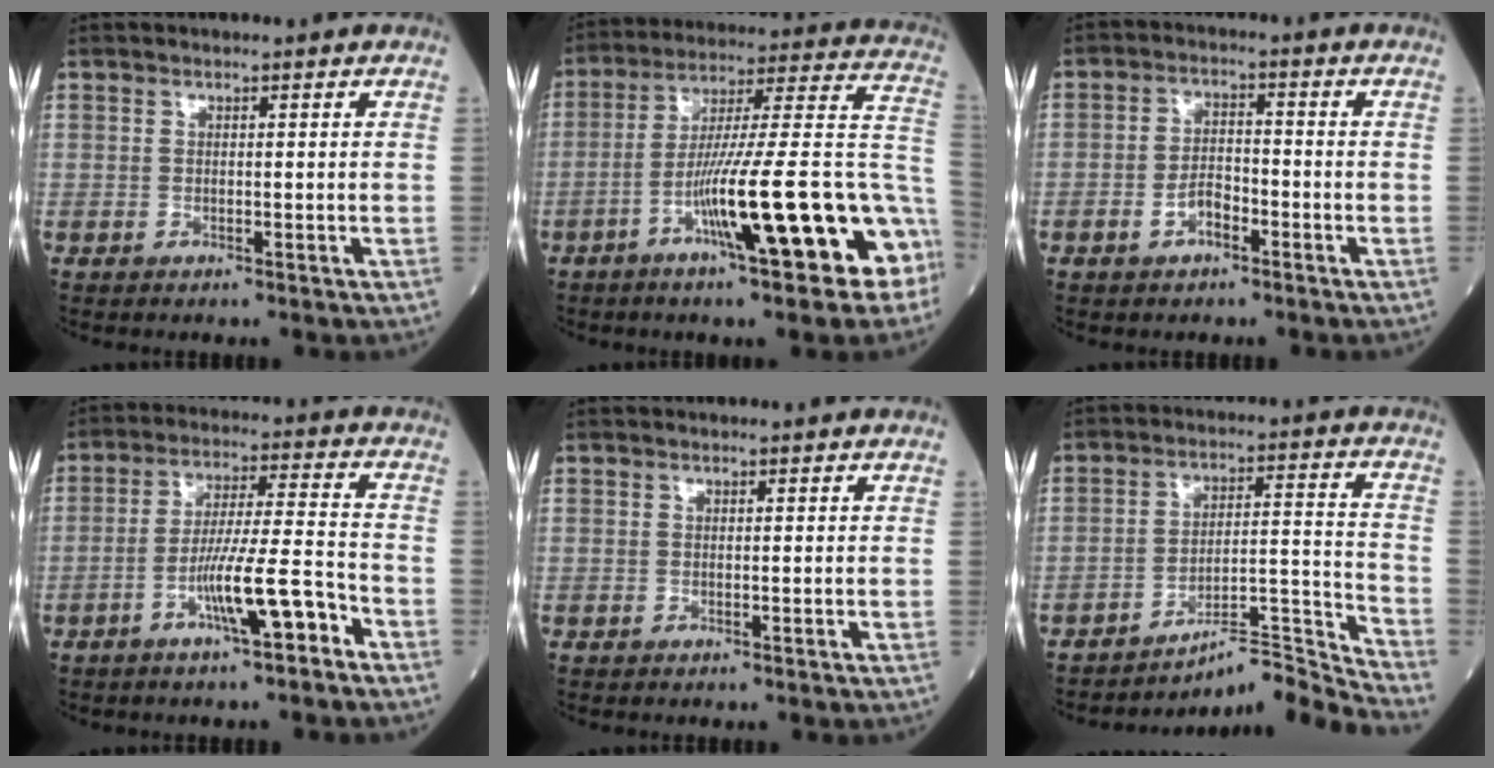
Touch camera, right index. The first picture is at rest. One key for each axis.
{"total": 20.5, "fx": -8.8, "fy": 1.2, "fz": 18.5, "tx": -0.240, "ty": 0.005, "tz": -0.138}
{"total": 4.0, "fx": -2.1, "fy": 2.0, "fz": 2.8, "tx": -0.055, "ty": 0.007, "tz": -0.039}
{"total": 9.1, "fx": -4.9, "fy": 0.5, "fz": 7.7, "tx": -0.137, "ty": 0.009, "tz": -0.081}
{"total": 0.0}
{"total": 11.2, "fx": -10.7, "fy": -3.4, "fz": 0.6, "tx": 0.006, "ty": 0.047, "tz": -0.171}